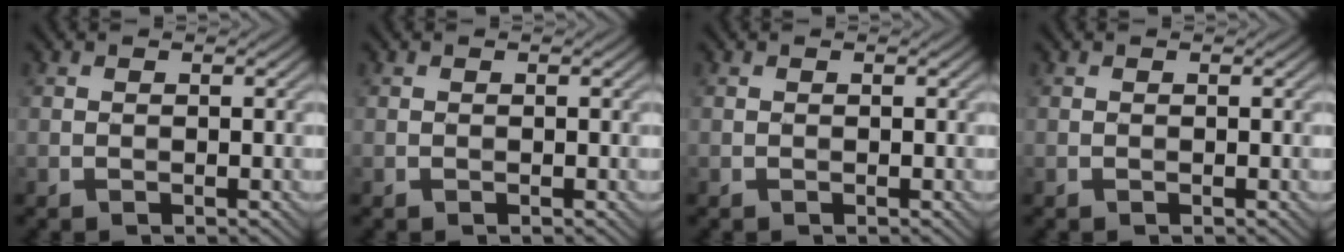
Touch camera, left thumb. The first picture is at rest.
{"total": 0.0}
{"total": 0.0}
{"total": 0.0}